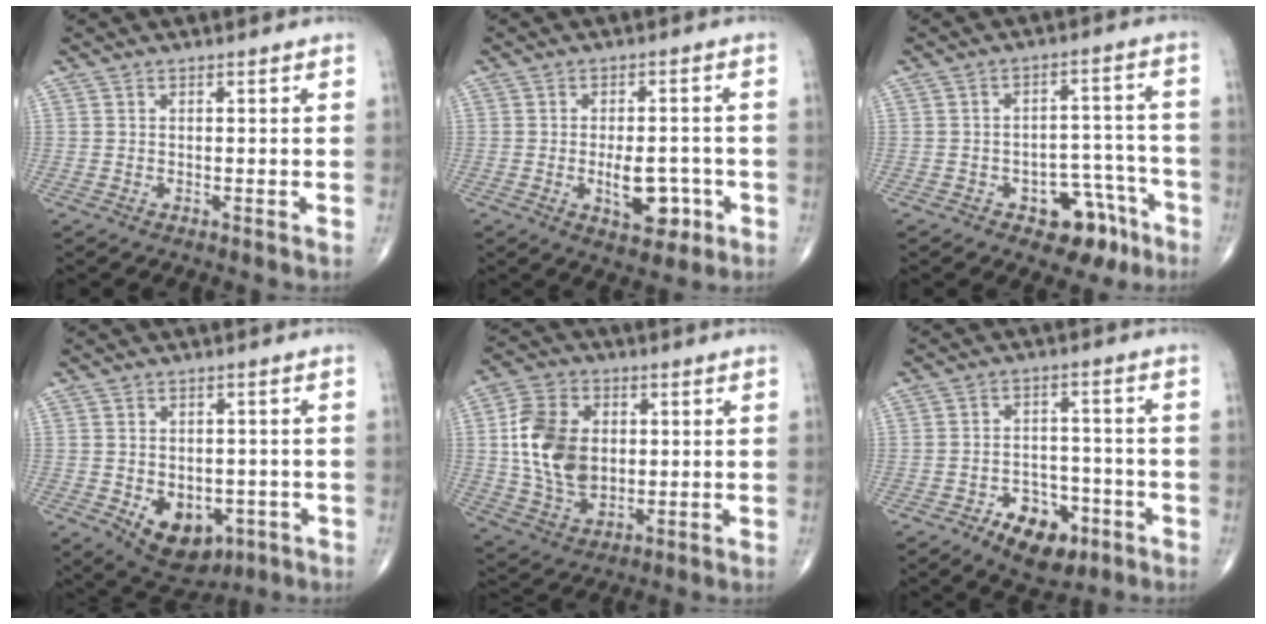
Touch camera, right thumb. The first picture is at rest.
{"total": 9.1, "force": [-2.3, 4.3, 7.7], "torque": [-0.113, 0.002, -0.026]}
{"total": 9.8, "force": [-5.5, 5.9, 5.6], "torque": [-0.032, 0.051, -0.068]}
{"total": 10.7, "force": [-3.8, 7.3, 6.8], "torque": [-0.074, 0.006, -0.039]}
{"total": 14.6, "force": [1.3, 10.4, 10.3], "torque": [-0.174, 0.000, 0.027]}
{"total": 10.1, "force": [-5.2, 6.3, 6.0], "torque": [-0.057, 0.035, -0.071]}